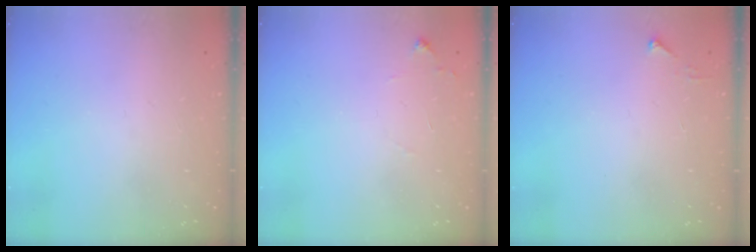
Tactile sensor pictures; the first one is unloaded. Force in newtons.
{"total": 6.7, "press": 6.7, "slide": 0.9}
{"total": 3.1, "press": 3.1, "slide": 0.4}